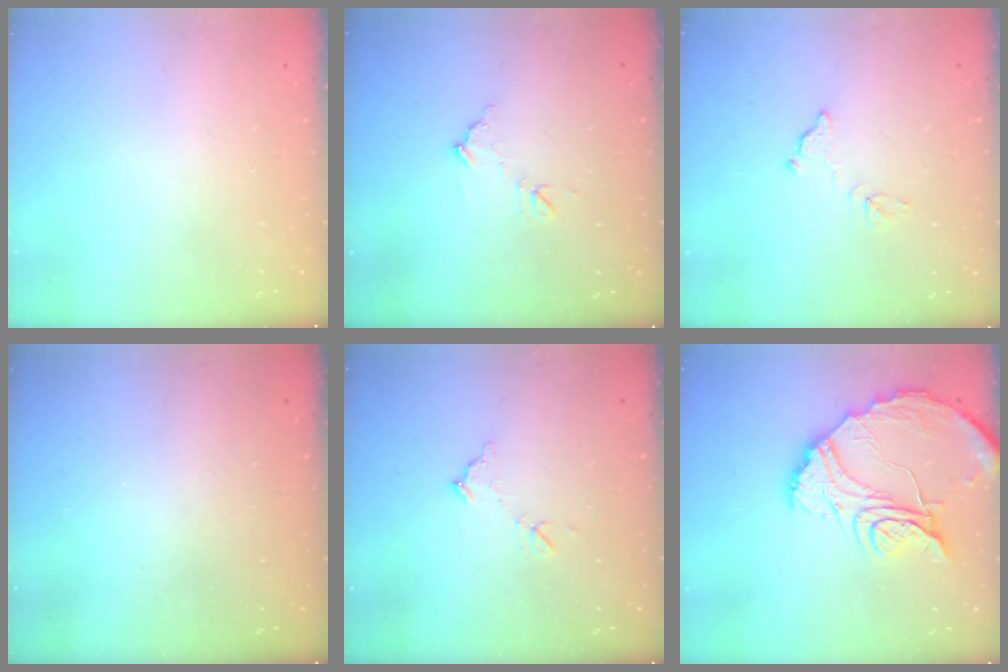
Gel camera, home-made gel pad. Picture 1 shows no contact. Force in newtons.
{"total": 7.9, "press": 7.9, "slide": 0.3}
{"total": 7.7, "press": 7.7, "slide": 0.4}
{"total": 3.2, "press": 3.2, "slide": 0.1}
{"total": 7.8, "press": 7.8, "slide": 0.4}
{"total": 16.6, "press": 16.5, "slide": 1.6}